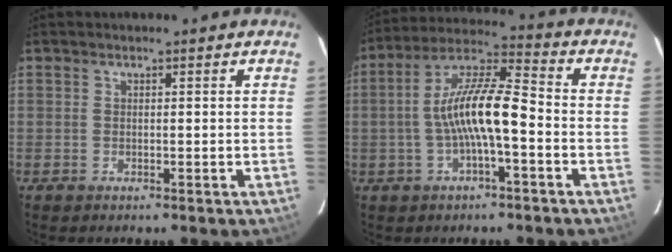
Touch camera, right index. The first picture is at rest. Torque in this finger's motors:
{"motor_torque": [1.36, -0.78, 0.77, 0.21]}